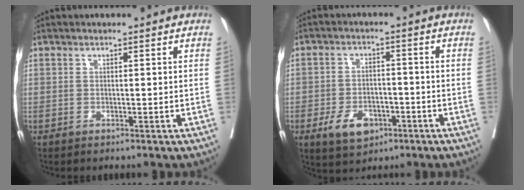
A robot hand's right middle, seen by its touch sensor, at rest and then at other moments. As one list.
[{"total": 6.5, "force": [-3.2, 3.9, 4.0], "torque": [-0.070, 0.001, -0.046]}]